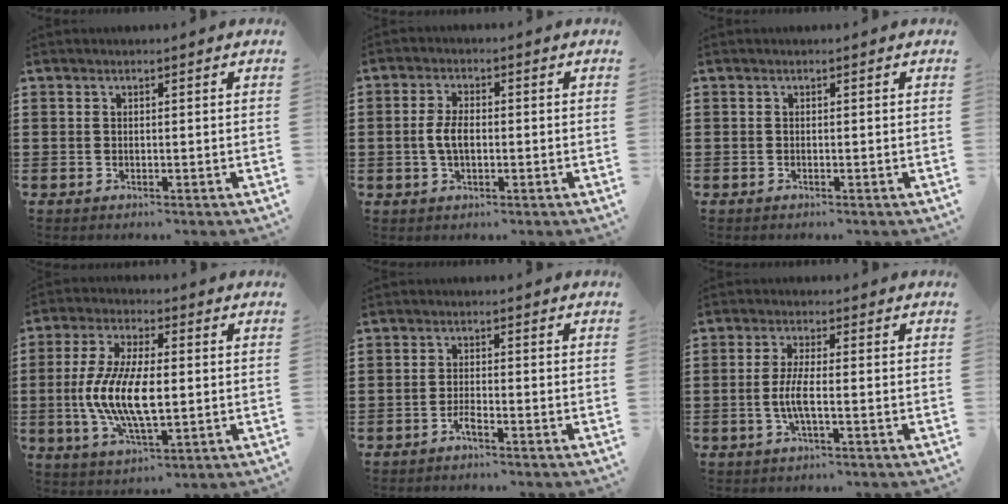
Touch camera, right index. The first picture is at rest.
{"total": 3.9, "force": [-0.4, 2.1, 3.3], "torque": [-0.078, -0.001, -0.012]}
{"total": 0.0}
{"total": 11.1, "force": [-0.7, 4.4, 10.2], "torque": [-0.225, -0.009, -0.017]}
{"total": 1.8, "force": [-1.5, 0.3, 1.1], "torque": [-0.030, -0.004, -0.029]}
{"total": 4.3, "force": [-1.0, 0.8, 4.1], "torque": [-0.095, -0.006, -0.026]}